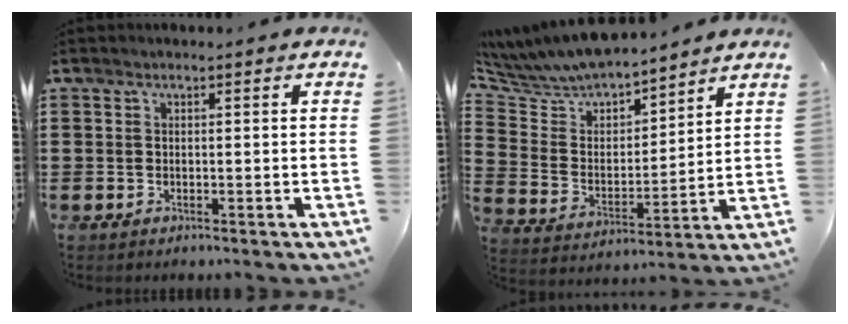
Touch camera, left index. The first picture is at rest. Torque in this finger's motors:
{"motor_torque": [0.21, 0.22, 0.61, 0.21]}